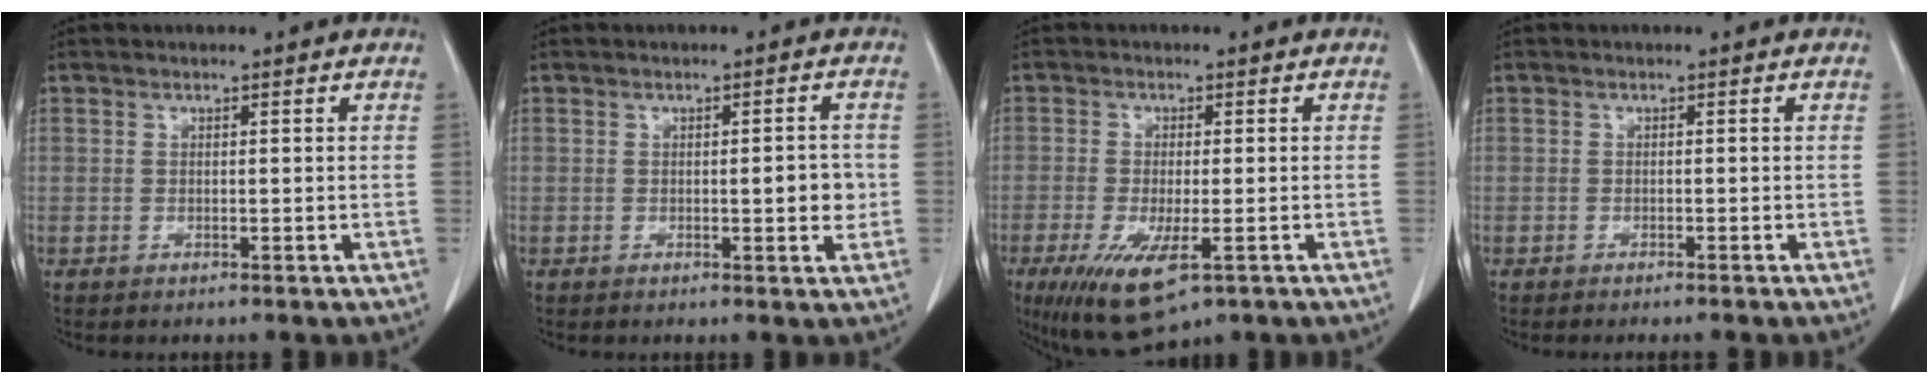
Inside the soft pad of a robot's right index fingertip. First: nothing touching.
{"total": 3.4, "force": [-0.3, 0.9, 3.3], "torque": [-0.043, 0.000, -0.003]}
{"total": 9.7, "force": [-4.7, 2.8, 7.9], "torque": [-0.141, -0.026, -0.071]}
{"total": 1.8, "force": [-1.6, -0.1, 0.8], "torque": [-0.011, -0.001, -0.020]}